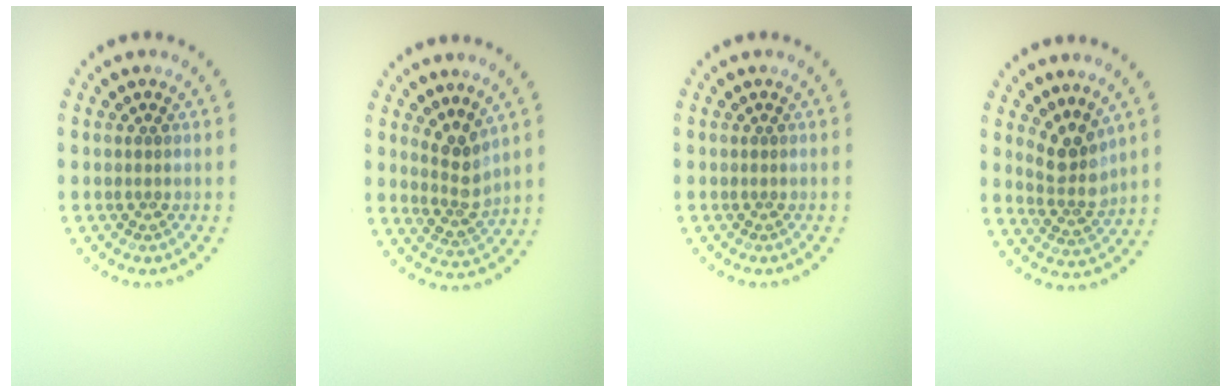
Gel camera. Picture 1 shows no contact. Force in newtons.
{"total": 2.6, "press": 2.0, "slide": 1.7}
{"total": 0.0}
{"total": 2.9, "press": 2.4, "slide": 1.6}